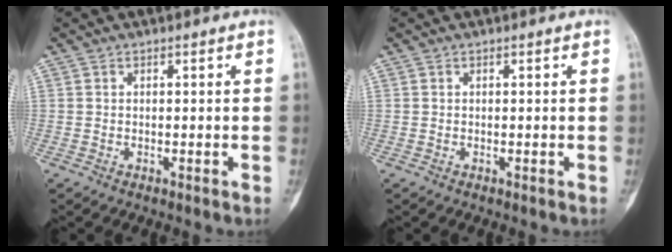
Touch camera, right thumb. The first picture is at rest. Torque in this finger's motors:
{"motor_torque": [0.14, 0.14, 0.15, -0.21, 0.03]}